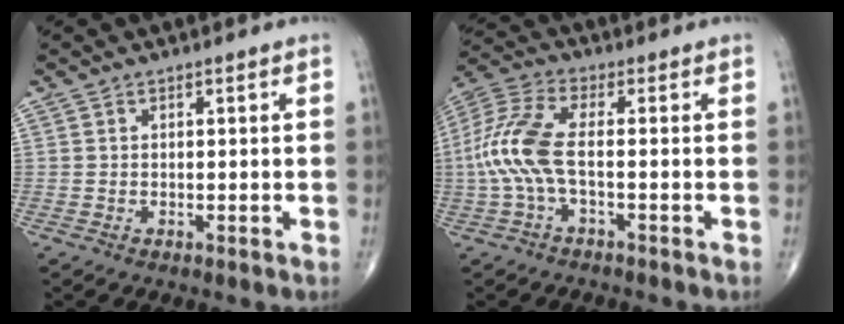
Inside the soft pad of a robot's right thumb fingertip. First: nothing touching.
{"total": 10.5, "force": [-1.4, 3.6, 9.7], "torque": [-0.245, 0.028, -0.034]}